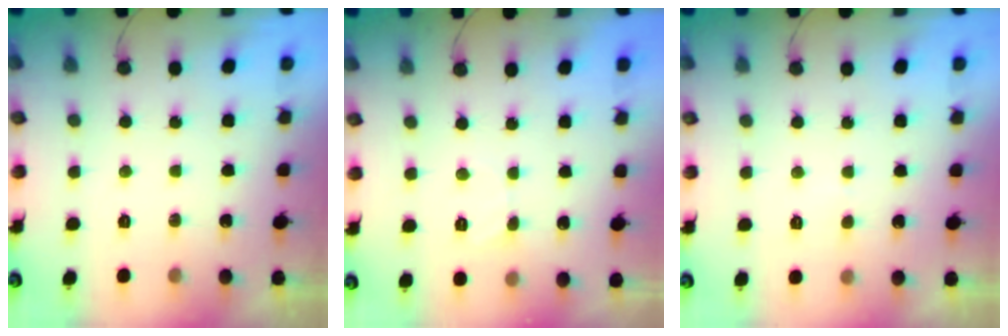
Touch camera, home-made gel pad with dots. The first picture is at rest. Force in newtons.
{"total": 3.9, "press": 3.9, "slide": 0.4}
{"total": 1.6, "press": 1.6, "slide": 0.1}